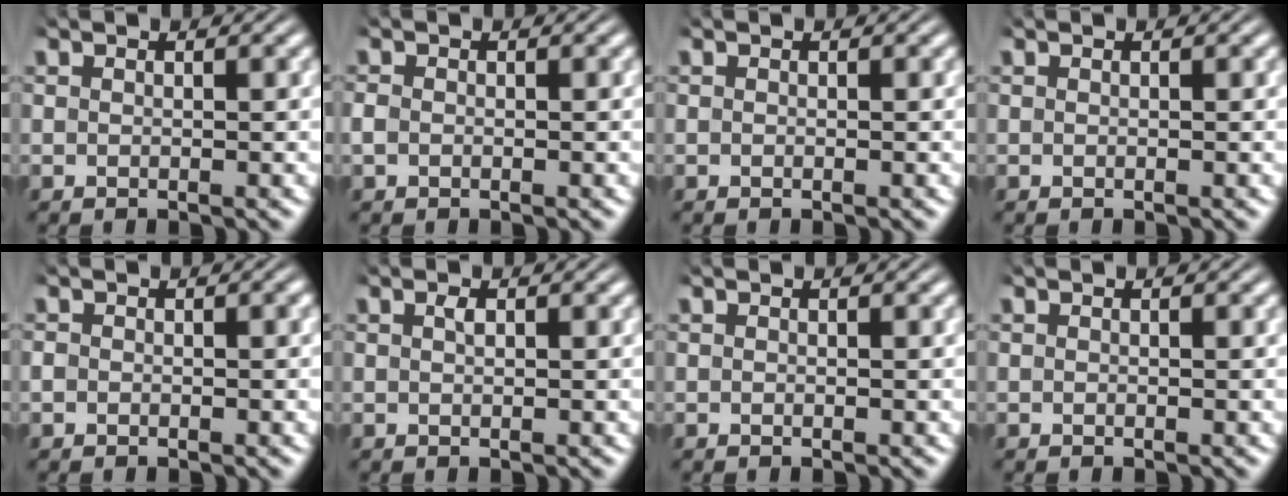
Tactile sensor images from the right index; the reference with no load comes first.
{"total": 0.9, "force": [-0.4, 0.6, 0.5], "torque": [-0.018, -0.007, -0.003]}
{"total": 0.0}
{"total": 0.0}
{"total": 0.8, "force": [-0.4, 0.5, 0.5], "torque": [-0.013, -0.005, -0.005]}
{"total": 0.5, "force": [0.1, -0.1, 0.5], "torque": [-0.005, -0.002, 0.005]}
{"total": 0.0}
{"total": 0.0}